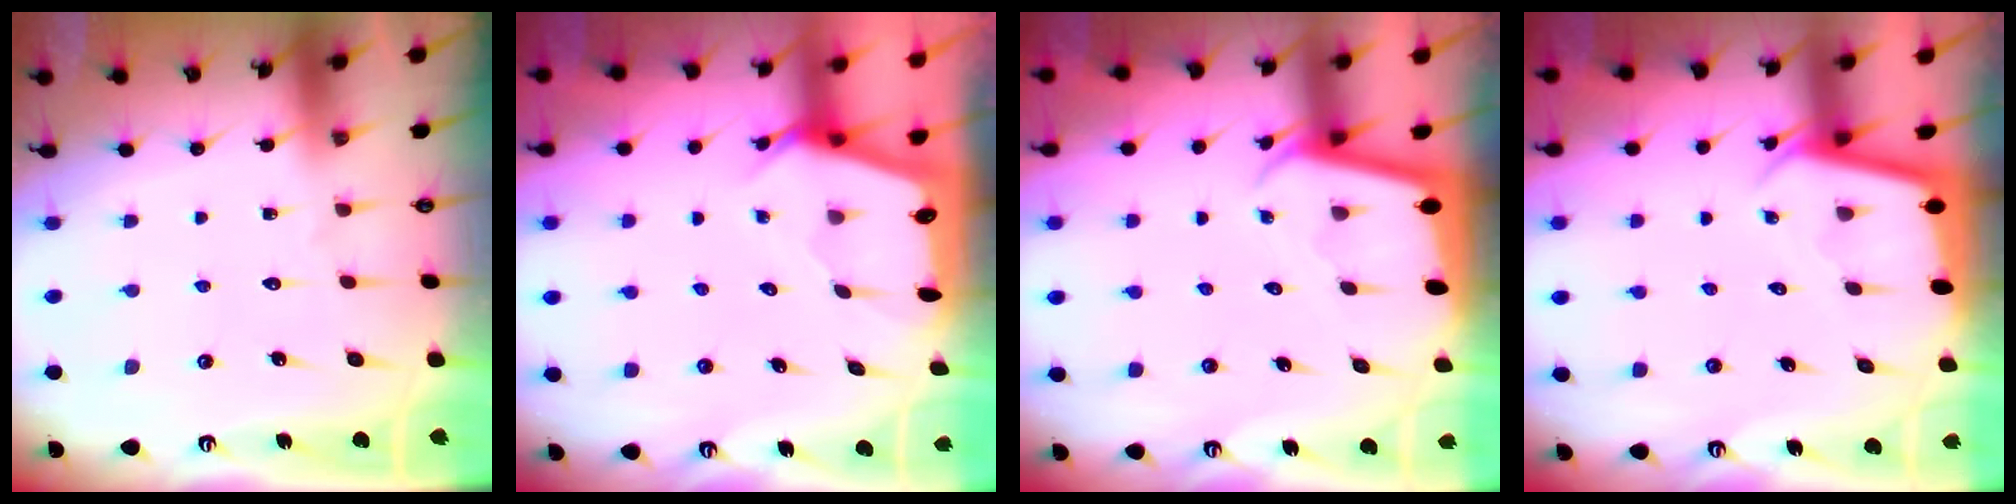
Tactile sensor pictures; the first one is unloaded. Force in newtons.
{"total": 2.5, "press": 2.5, "slide": 0.2}
{"total": 2.1, "press": 2.1, "slide": 0.1}
{"total": 2.5, "press": 2.5, "slide": 0.1}